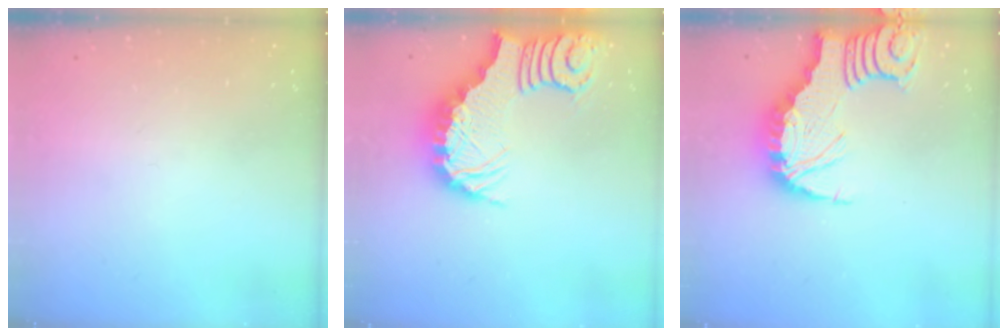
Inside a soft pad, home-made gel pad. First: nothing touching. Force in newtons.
{"total": 3.8, "press": 3.7, "slide": 0.7}
{"total": 3.3, "press": 3.3, "slide": 0.4}